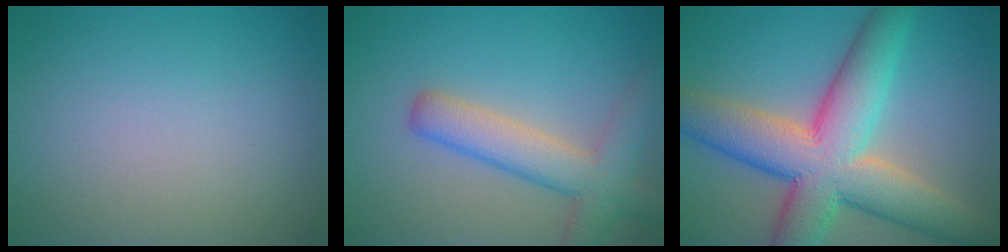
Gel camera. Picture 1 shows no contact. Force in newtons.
{"total": 5.4, "press": 5.3, "slide": 0.4}
{"total": 11.5, "press": 11.5, "slide": 0.5}